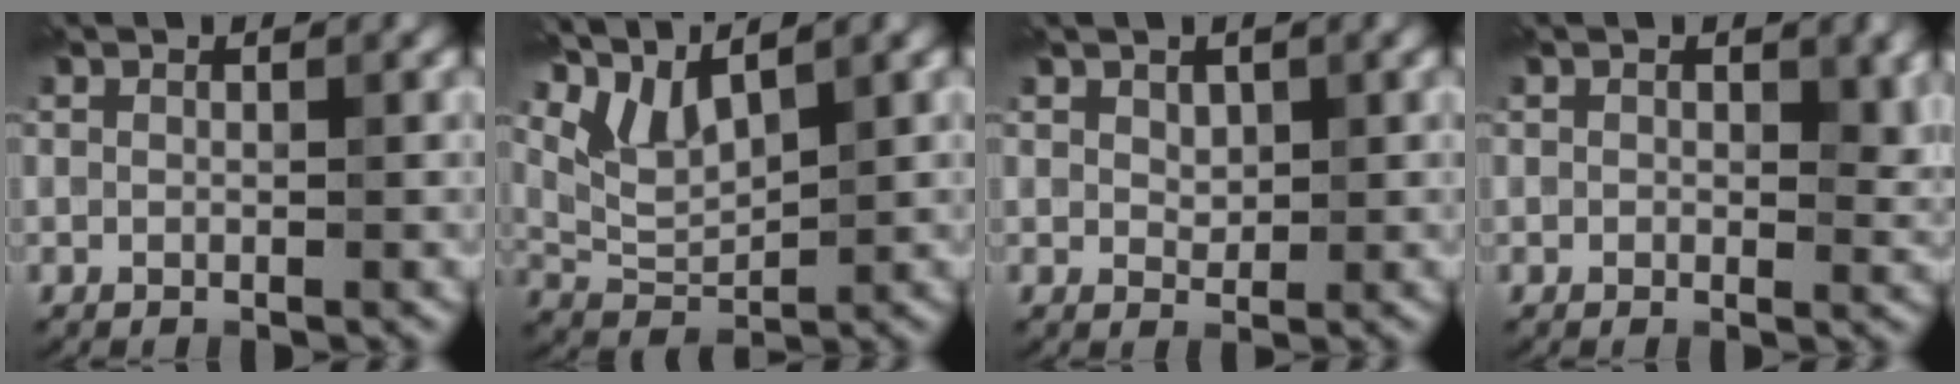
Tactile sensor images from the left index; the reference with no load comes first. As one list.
[{"total": 3.8, "force": [3.2, 1.2, 1.7], "torque": [-0.050, -0.001, 0.072]}, {"total": 1.2, "force": [0.8, 0.9, 0.3], "torque": [-0.006, 0.002, 0.017]}, {"total": 3.2, "force": [0.6, 2.0, 2.4], "torque": [-0.022, 0.004, 0.007]}]